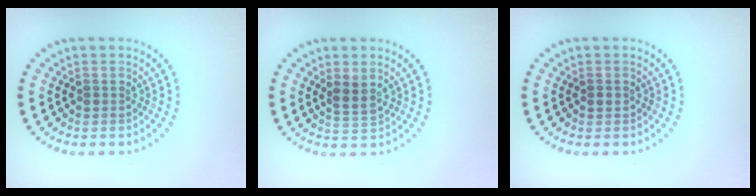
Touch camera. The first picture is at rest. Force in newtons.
{"total": 1.9, "press": 1.6, "slide": 1.1}
{"total": 0.5, "press": 0.5, "slide": 0.1}